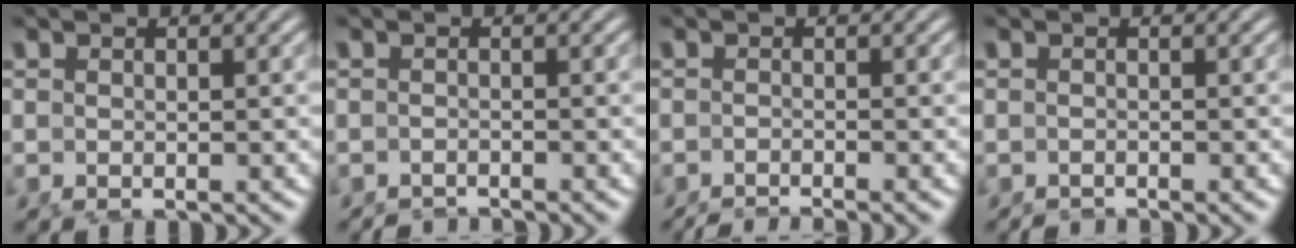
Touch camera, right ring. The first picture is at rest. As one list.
[{"total": 2.2, "force": [-2.1, -0.3, 0.0], "torque": [0.000, -0.015, -0.029]}, {"total": 5.4, "force": [-5.0, 0.8, 1.7], "torque": [-0.016, -0.017, -0.072]}, {"total": 1.6, "force": [-1.6, -0.3, 0.2], "torque": [0.000, -0.014, -0.019]}]